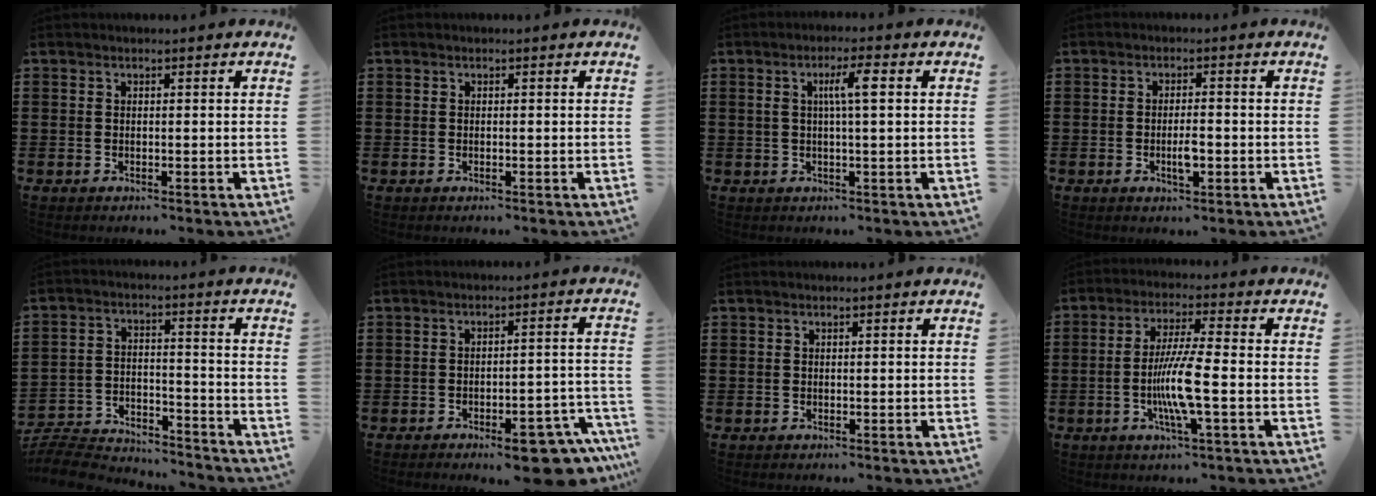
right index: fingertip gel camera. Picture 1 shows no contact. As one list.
[{"total": 0.0}, {"total": 4.7, "force": [0.9, 0.6, 4.6], "torque": [-0.080, 0.003, 0.009]}, {"total": 3.2, "force": [-0.8, 1.0, 2.9], "torque": [-0.060, -0.002, -0.017]}, {"total": 6.6, "force": [-6.4, 0.9, 1.1], "torque": [-0.032, 0.008, -0.130]}, {"total": 7.1, "force": [-5.3, 1.4, 4.4], "torque": [-0.061, 0.005, -0.090]}, {"total": 0.5, "force": [0.0, 0.5, 0.0], "torque": [-0.001, 0.005, -0.001]}, {"total": 8.2, "force": [-1.9, 0.7, 7.9], "torque": [-0.161, -0.015, -0.043]}]